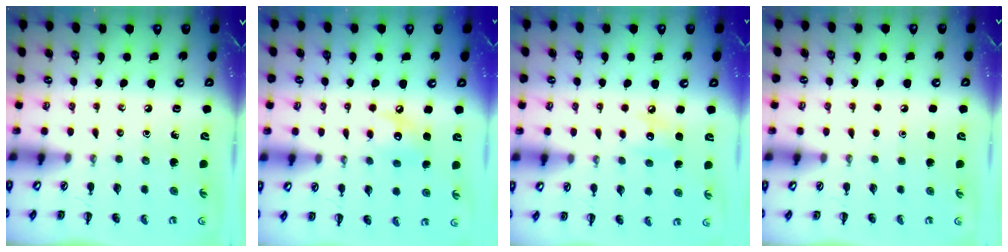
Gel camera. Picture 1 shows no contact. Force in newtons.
{"total": 7.3, "press": 7.3, "slide": 0.9}
{"total": 6.2, "press": 6.1, "slide": 1.1}
{"total": 1.8, "press": 1.8, "slide": 0.1}